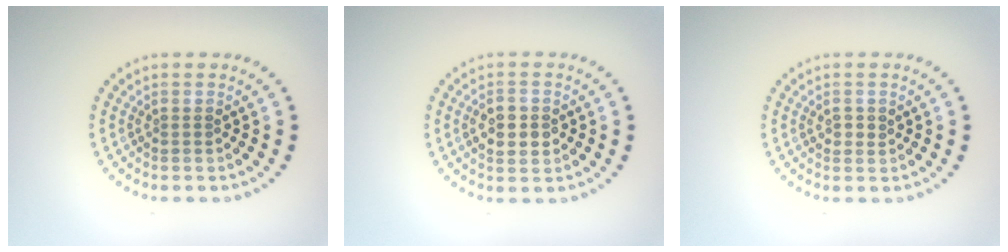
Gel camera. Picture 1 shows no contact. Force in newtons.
{"total": 2.9, "press": 2.9, "slide": 0.0}
{"total": 1.2, "press": 1.0, "slide": 0.5}